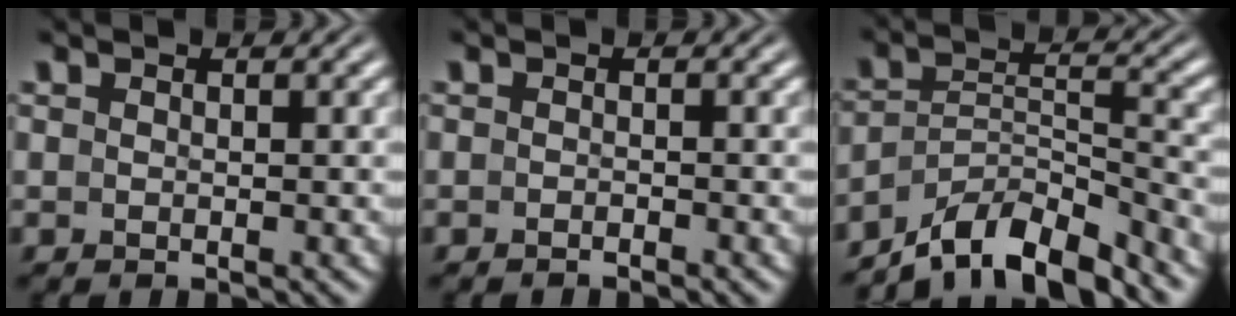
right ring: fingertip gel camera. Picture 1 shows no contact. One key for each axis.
{"total": 1.0, "fx": -0.9, "fy": -0.3, "fz": 0.0, "tx": -0.002, "ty": -0.002, "tz": -0.014}
{"total": 8.6, "fx": -6.4, "fy": 3.8, "fz": 4.4, "tx": -0.062, "ty": -0.024, "tz": -0.097}